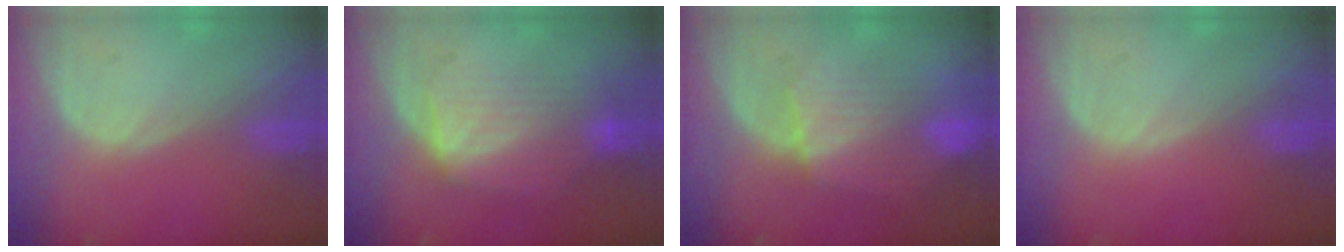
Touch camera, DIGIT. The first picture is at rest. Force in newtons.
{"total": 7.2, "press": 7.1, "slide": 1.0}
{"total": 8.5, "press": 8.0, "slide": 3.0}
{"total": 0.0}